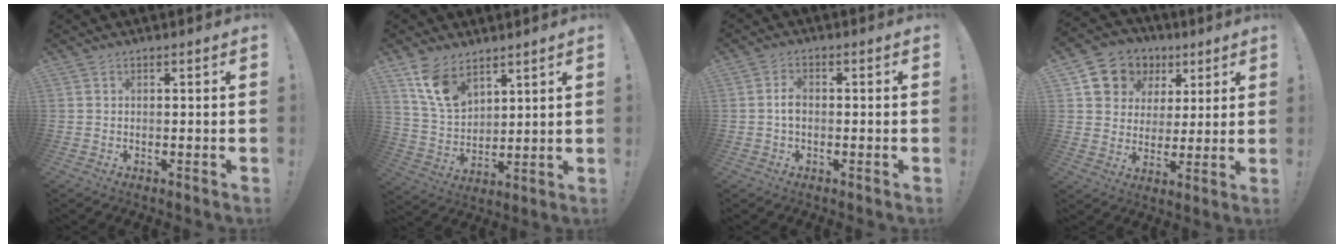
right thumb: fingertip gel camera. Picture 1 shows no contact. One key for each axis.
{"total": 11.7, "fx": 7.8, "fy": 6.6, "fz": 5.7, "tx": -0.119, "ty": -0.034, "tz": 0.158}
{"total": 3.0, "fx": -0.3, "fy": 1.9, "fz": 2.3, "tx": -0.034, "ty": 0.006, "tz": -0.007}
{"total": 10.6, "fx": 4.8, "fy": 9.1, "fz": 2.8, "tx": -0.042, "ty": -0.029, "tz": 0.098}